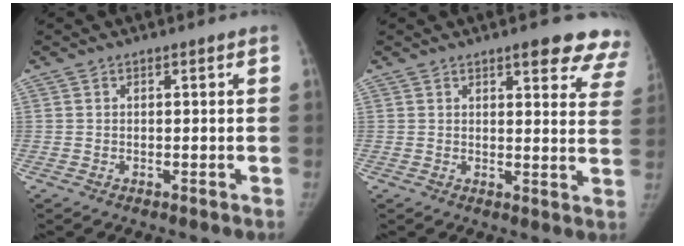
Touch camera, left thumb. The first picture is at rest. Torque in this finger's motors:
{"motor_torque": [0.50, -0.41, 0.78, -0.75, 0.12]}